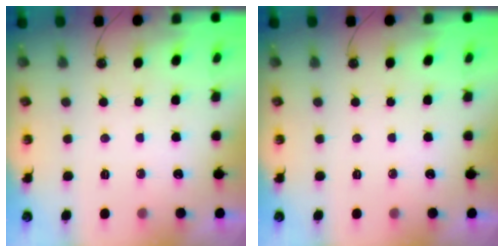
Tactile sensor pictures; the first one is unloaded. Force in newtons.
{"total": 0.0}